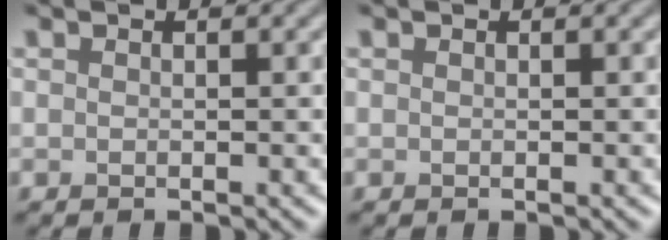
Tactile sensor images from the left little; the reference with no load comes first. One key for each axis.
{"total": 0.0}